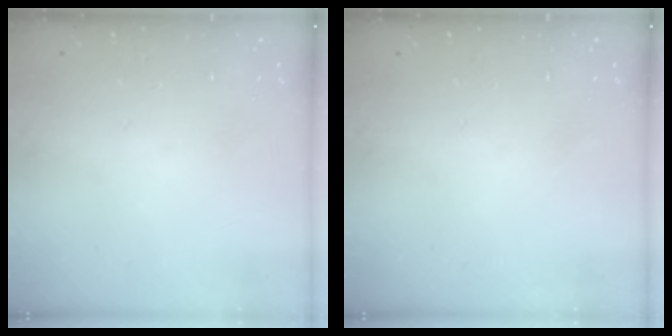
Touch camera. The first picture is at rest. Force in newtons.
{"total": 0.0}